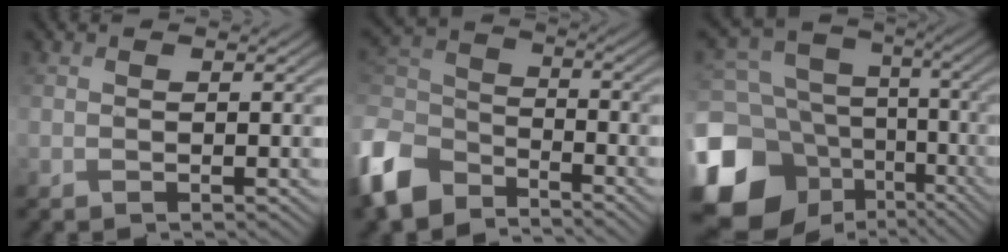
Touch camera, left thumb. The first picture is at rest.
{"total": 9.7, "force": [-6.7, 5.7, 4.1], "torque": [-0.117, -0.013, -0.154]}
{"total": 18.4, "force": [-6.2, 15.1, 8.4], "torque": [-0.264, -0.026, -0.097]}